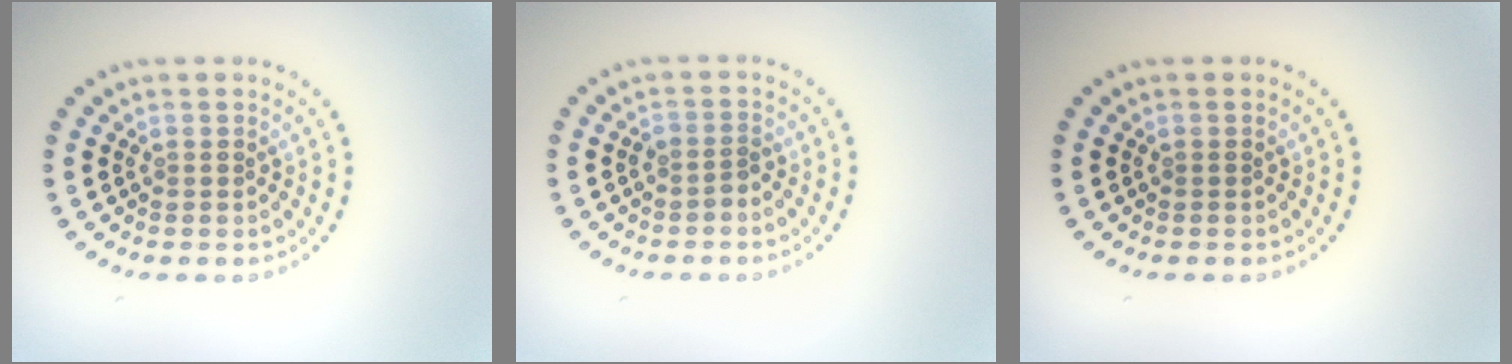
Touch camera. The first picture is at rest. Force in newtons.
{"total": 1.3, "press": 0.9, "slide": 0.9}
{"total": 0.0}